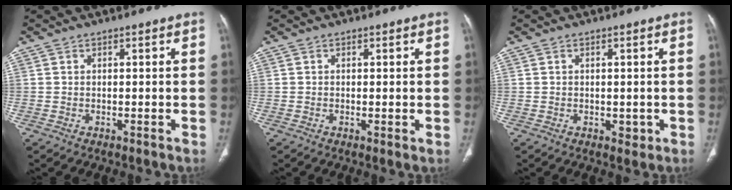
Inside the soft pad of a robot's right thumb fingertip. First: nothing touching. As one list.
[{"total": 1.0, "force": [-0.1, 0.2, 1.0], "torque": [-0.021, -0.006, -0.001]}, {"total": 1.5, "force": [-0.1, 1.1, 1.0], "torque": [-0.009, -0.002, 0.002]}]